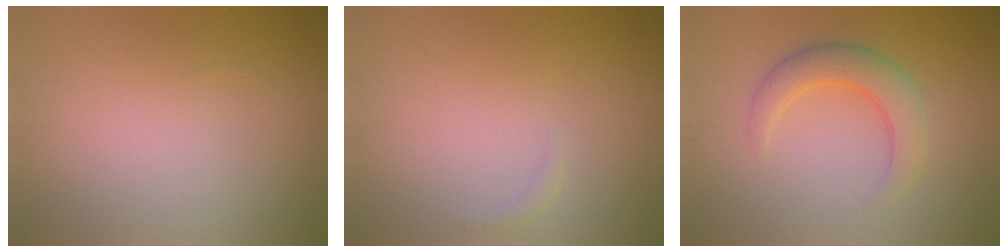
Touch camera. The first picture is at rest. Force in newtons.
{"total": 0.6, "press": 0.6, "slide": 0.1}
{"total": 3.8, "press": 3.8, "slide": 0.1}